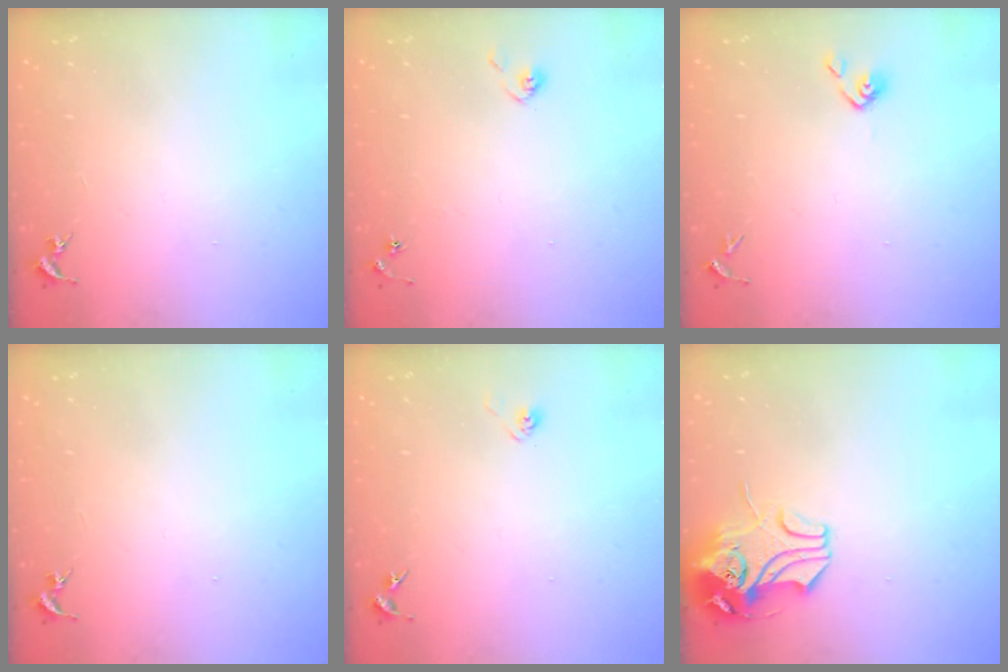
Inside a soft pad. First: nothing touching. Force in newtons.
{"total": 5.0, "press": 5.0, "slide": 0.5}
{"total": 4.0, "press": 3.9, "slide": 1.0}
{"total": 0.0}
{"total": 3.2, "press": 3.0, "slide": 1.3}
{"total": 9.9, "press": 9.8, "slide": 1.6}